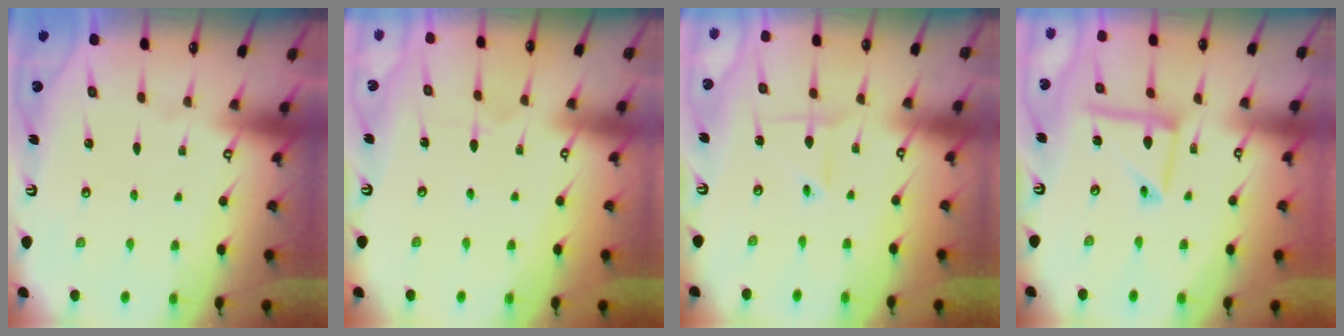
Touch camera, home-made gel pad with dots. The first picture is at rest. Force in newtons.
{"total": 4.1, "press": 4.1, "slide": 0.5}
{"total": 2.5, "press": 2.3, "slide": 1.1}
{"total": 11.8, "press": 11.7, "slide": 1.0}